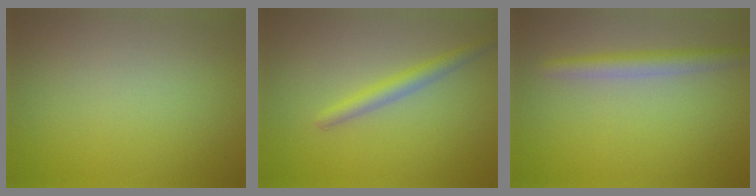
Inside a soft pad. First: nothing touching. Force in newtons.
{"total": 2.2, "press": 2.2, "slide": 0.0}
{"total": 2.7, "press": 2.7, "slide": 0.2}